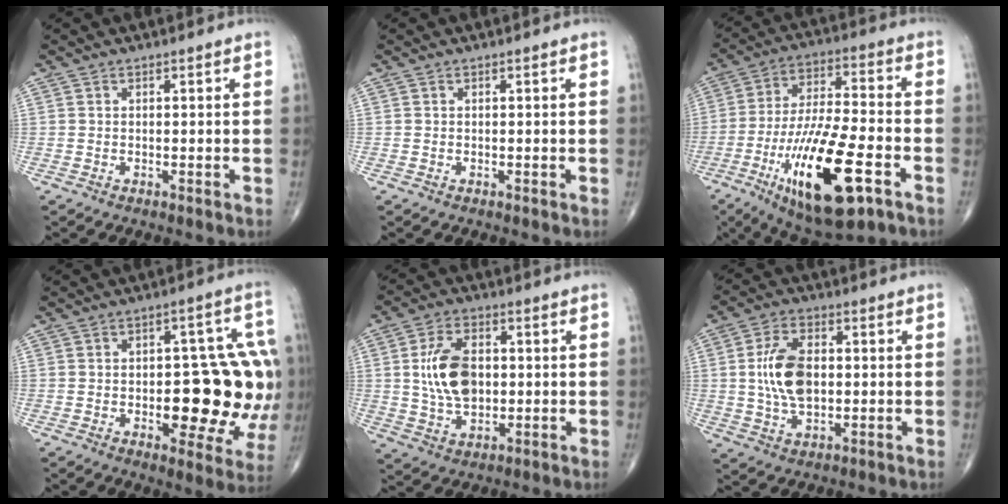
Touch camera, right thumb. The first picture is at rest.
{"total": 0.0}
{"total": 21.6, "force": [-8.9, 6.8, 18.5], "torque": [-0.360, 0.017, -0.145]}
{"total": 19.2, "force": [-1.3, 8.2, 17.3], "torque": [-0.190, 0.013, -0.005]}
{"total": 11.4, "force": [0.8, 7.1, 8.9], "torque": [-0.151, 0.001, 0.020]}
{"total": 10.5, "force": [0.5, 6.0, 8.6], "torque": [-0.157, 0.003, 0.012]}